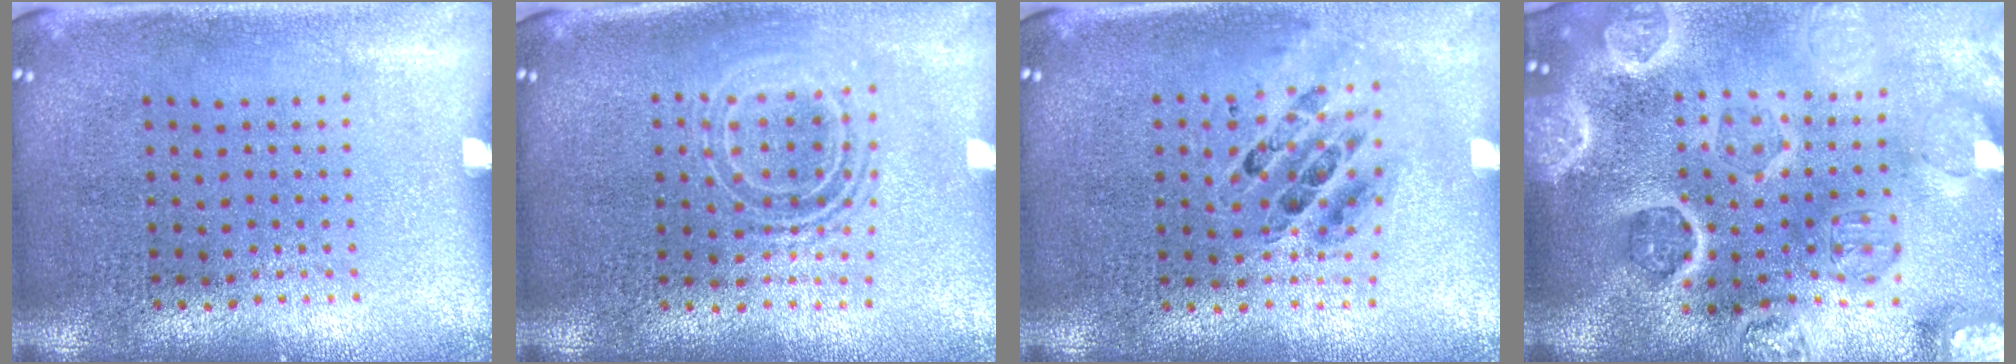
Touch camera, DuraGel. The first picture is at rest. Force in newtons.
{"total": 1.6, "press": 1.3, "slide": 1.0}
{"total": 0.7, "press": 0.7, "slide": 0.1}
{"total": 5.4, "press": 4.6, "slide": 2.8}